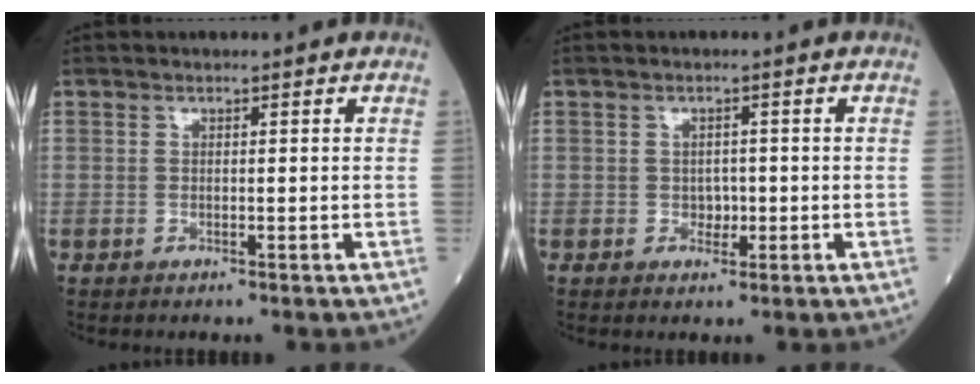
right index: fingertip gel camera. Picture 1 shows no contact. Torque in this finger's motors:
{"motor_torque": [-0.02, 0.00, 0.02, 0.02]}